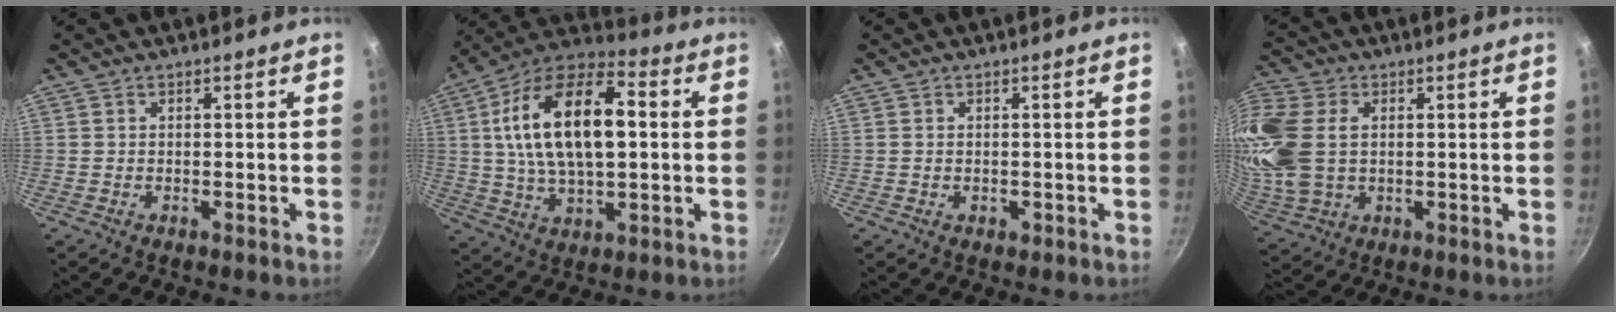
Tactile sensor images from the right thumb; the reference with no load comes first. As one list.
[{"total": 21.4, "force": [2.9, 10.8, 18.3], "torque": [-0.320, 0.021, 0.042]}, {"total": 1.0, "force": [-0.2, 0.8, 0.6], "torque": [-0.004, 0.002, 0.000]}, {"total": 20.0, "force": [2.4, 14.2, 14.0], "torque": [-0.369, 0.011, 0.057]}]